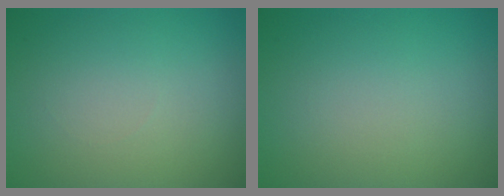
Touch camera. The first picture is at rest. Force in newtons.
{"total": 0.0}